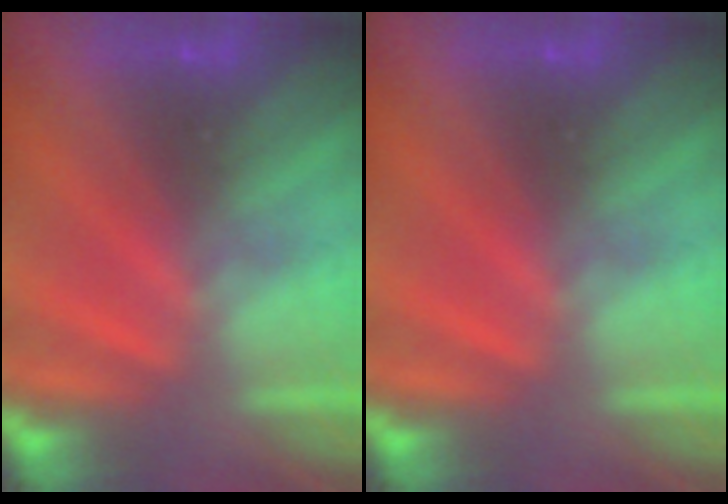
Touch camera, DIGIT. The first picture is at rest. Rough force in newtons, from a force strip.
{"total": 0.0}